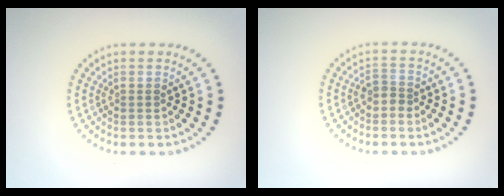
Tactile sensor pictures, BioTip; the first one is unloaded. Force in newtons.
{"total": 1.2, "press": 0.9, "slide": 0.7}